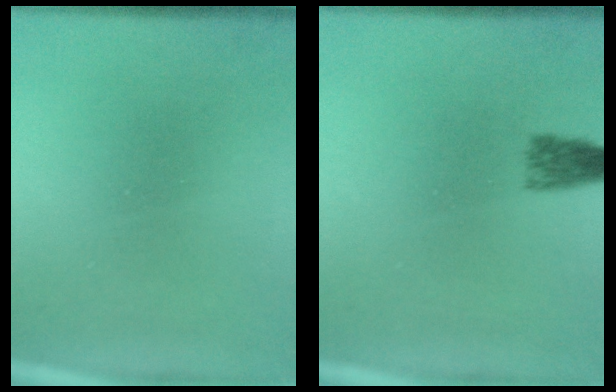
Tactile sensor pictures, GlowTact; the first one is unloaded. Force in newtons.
{"total": 2.7}